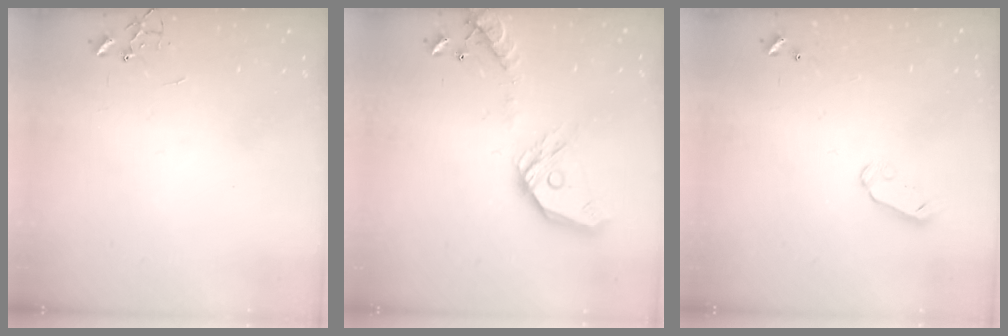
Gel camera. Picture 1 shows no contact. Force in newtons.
{"total": 17.4, "press": 17.2, "slide": 2.7}
{"total": 5.4, "press": 5.4, "slide": 0.5}